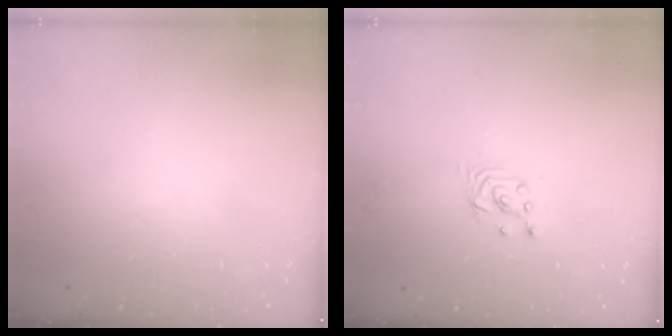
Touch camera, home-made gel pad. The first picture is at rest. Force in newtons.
{"total": 2.2, "press": 2.2, "slide": 0.3}